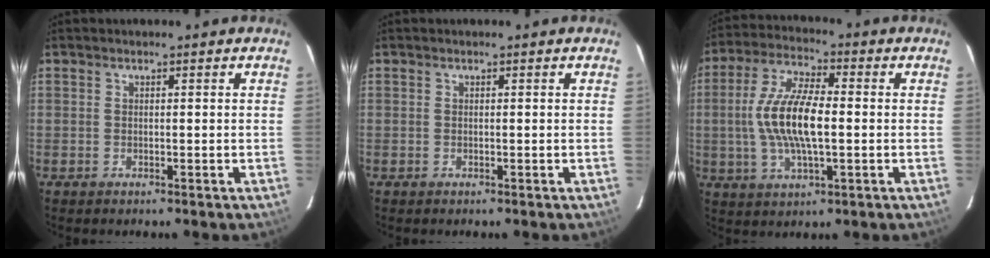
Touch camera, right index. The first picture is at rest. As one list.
[{"total": 0.0}, {"total": 12.7, "force": [-0.6, 4.3, 11.9], "torque": [-0.245, 0.007, -0.012]}]